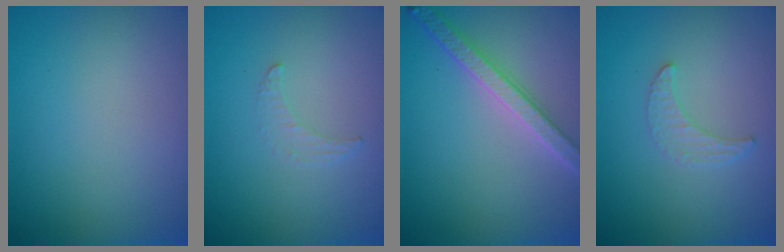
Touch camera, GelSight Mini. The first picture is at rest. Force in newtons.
{"total": 1.1, "press": 1.1, "slide": 0.3}
{"total": 4.2, "press": 3.5, "slide": 2.3}
{"total": 1.6, "press": 1.5, "slide": 0.4}